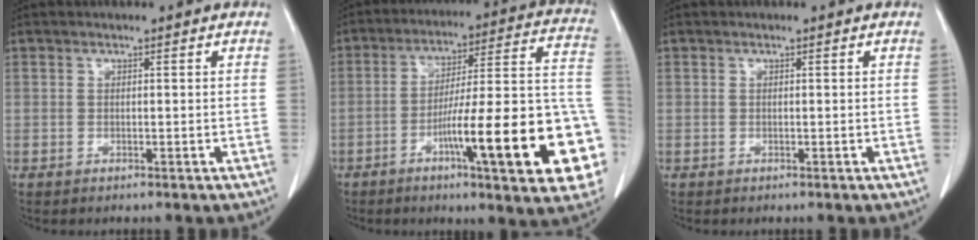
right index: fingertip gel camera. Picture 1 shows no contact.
{"total": 22.7, "force": [-7.9, 2.1, 21.2], "torque": [-0.220, 0.015, -0.108]}
{"total": 0.0}